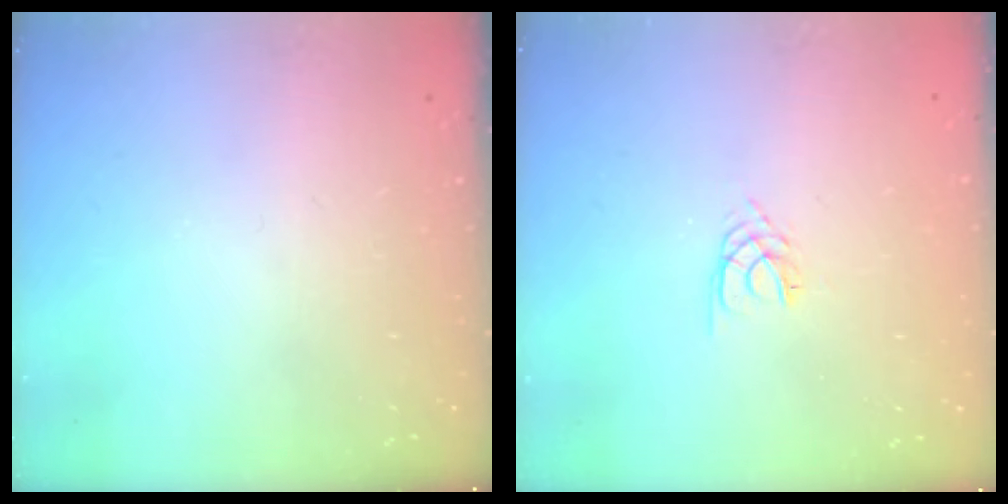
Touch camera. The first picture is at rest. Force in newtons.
{"total": 2.1, "press": 2.1, "slide": 0.3}